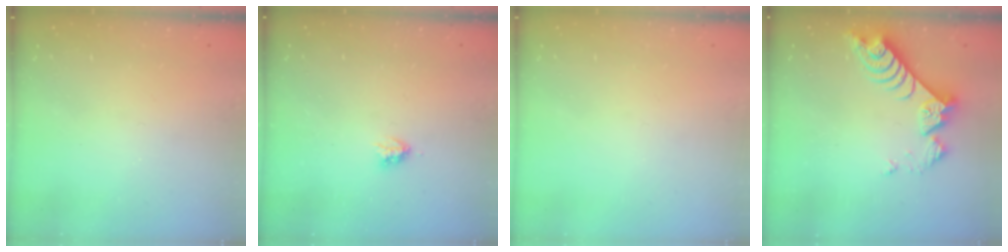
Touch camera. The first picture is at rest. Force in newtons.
{"total": 2.9, "press": 2.9, "slide": 0.5}
{"total": 0.0}
{"total": 8.0, "press": 8.0, "slide": 0.8}